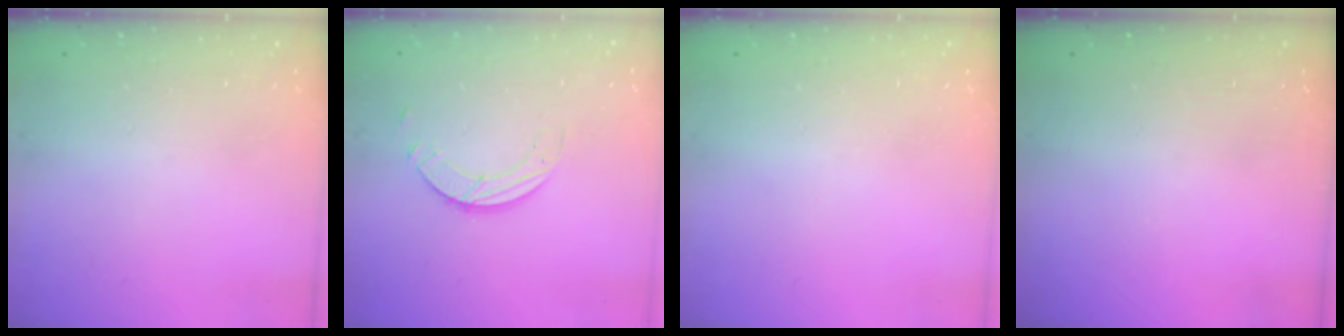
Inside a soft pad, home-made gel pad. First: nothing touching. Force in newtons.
{"total": 4.0, "press": 4.0, "slide": 0.4}
{"total": 0.0}
{"total": 0.0}